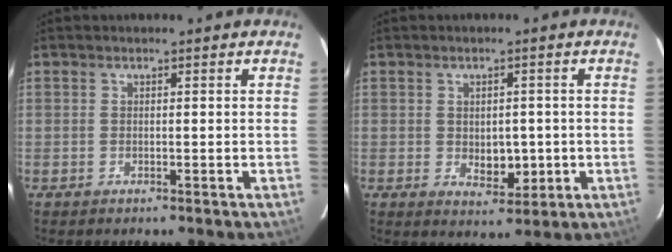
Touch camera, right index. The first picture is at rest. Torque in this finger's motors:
{"motor_torque": [0.12, -0.02, 0.08, 0.01]}